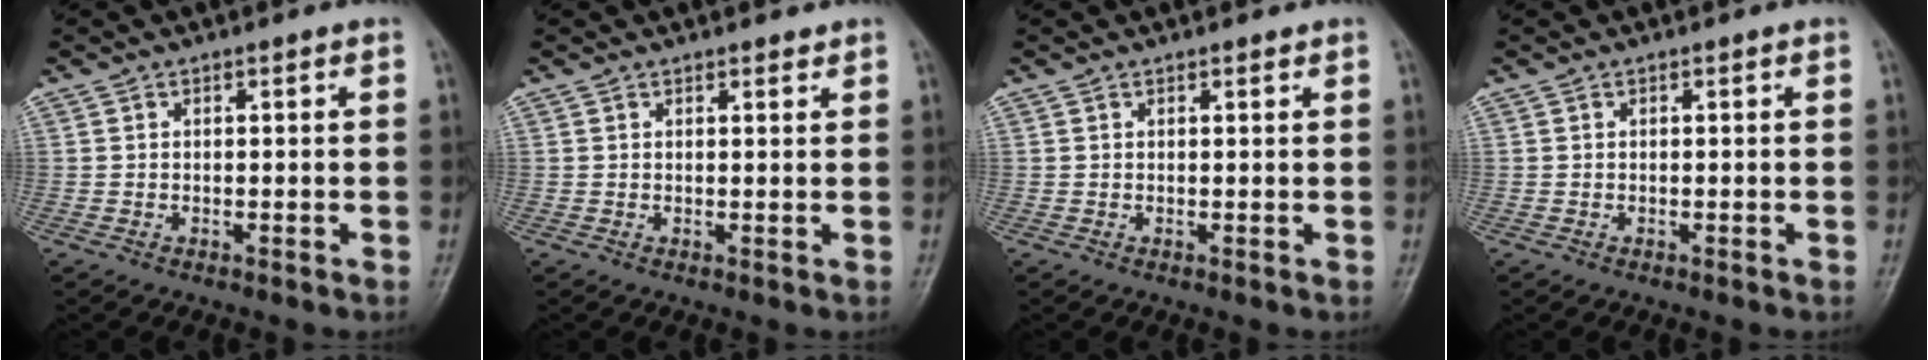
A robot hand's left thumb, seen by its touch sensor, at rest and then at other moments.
{"total": 1.2, "force": [1.1, 0.4, 0.2], "torque": [0.000, -0.009, 0.015]}
{"total": 0.6, "force": [0.5, 0.2, 0.1], "torque": [-0.005, -0.006, 0.008]}
{"total": 0.0}